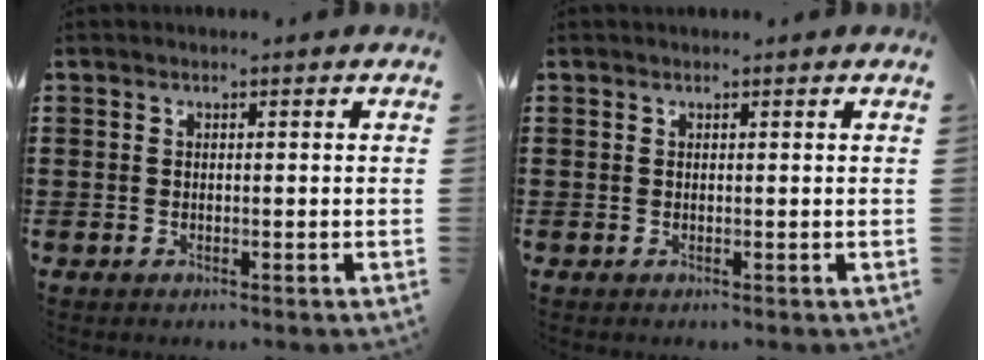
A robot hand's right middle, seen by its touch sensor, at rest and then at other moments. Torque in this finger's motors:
{"motor_torque": [0.06, -0.04, 0.00, 0.00]}